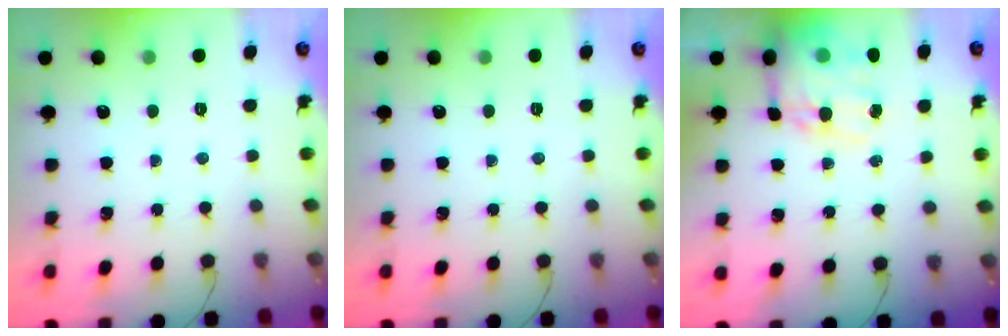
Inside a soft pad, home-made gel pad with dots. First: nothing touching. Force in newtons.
{"total": 0.0}
{"total": 15.5, "press": 15.1, "slide": 3.7}